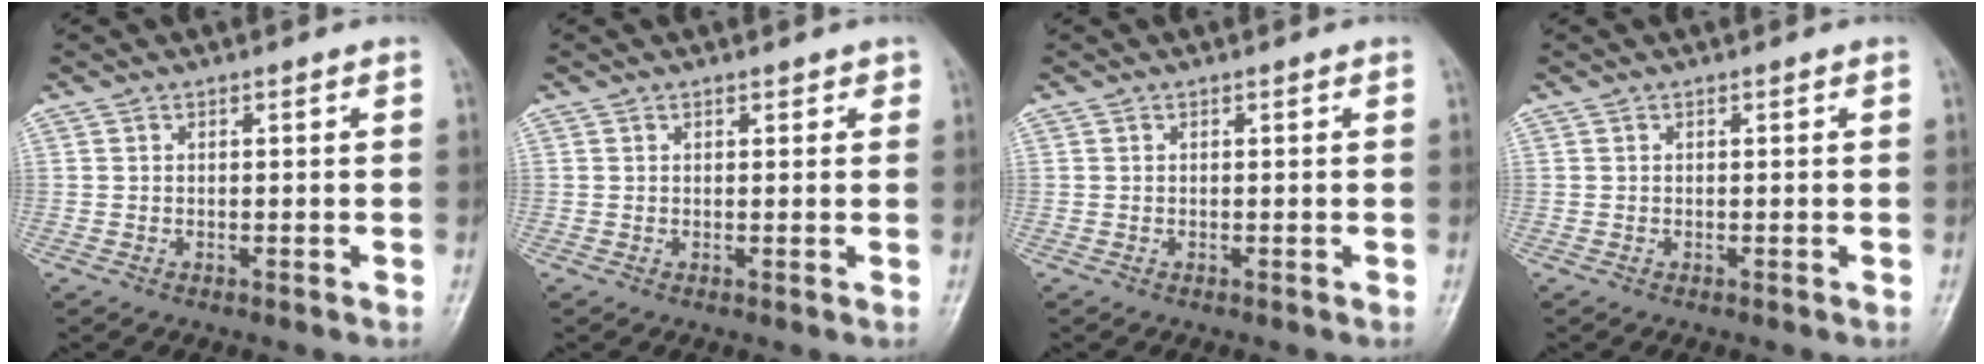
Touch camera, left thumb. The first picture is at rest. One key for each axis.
{"total": 1.2, "fx": 0.9, "fy": 0.7, "fz": 0.5, "tx": 0.005, "ty": -0.003, "tz": 0.007}
{"total": 0.0}
{"total": 0.0}